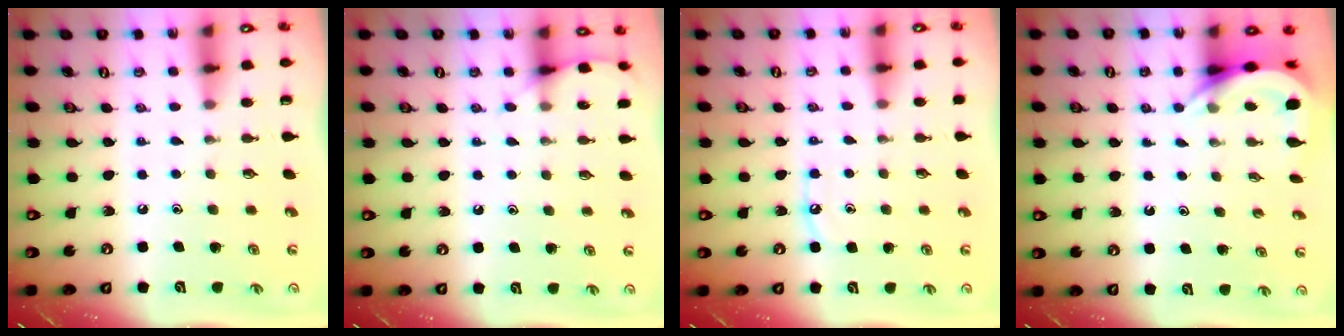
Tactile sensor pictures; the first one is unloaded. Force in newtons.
{"total": 6.2, "press": 6.1, "slide": 0.8}
{"total": 5.7, "press": 5.7, "slide": 0.5}
{"total": 5.3, "press": 5.3, "slide": 0.4}